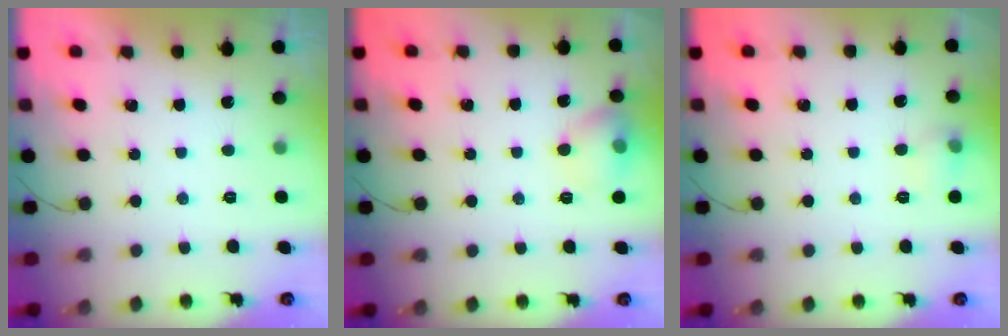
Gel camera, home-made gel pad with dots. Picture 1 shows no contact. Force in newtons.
{"total": 8.4, "press": 8.2, "slide": 1.8}
{"total": 5.5, "press": 5.4, "slide": 1.4}